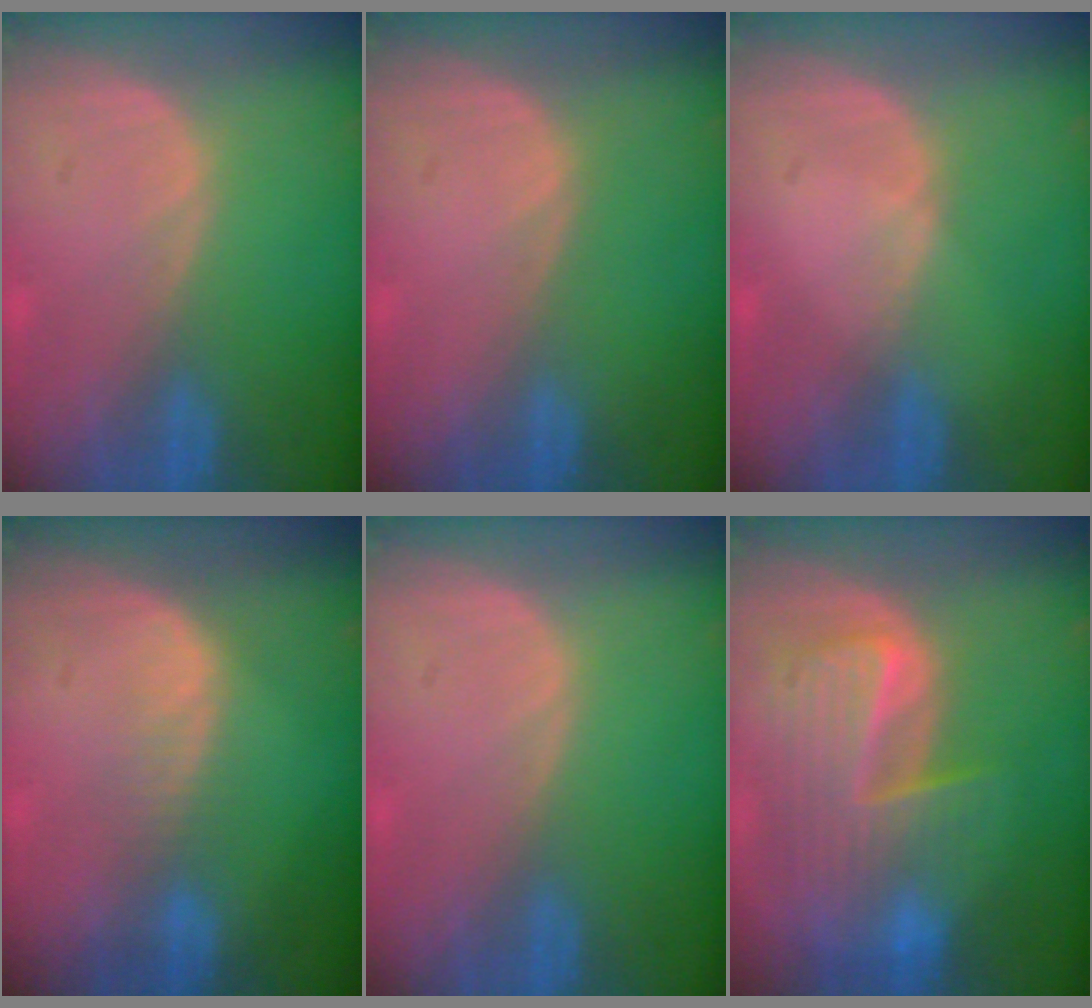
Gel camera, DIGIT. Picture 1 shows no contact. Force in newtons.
{"total": 0.0}
{"total": 0.6, "press": 0.5, "slide": 0.2}
{"total": 2.4, "press": 2.4, "slide": 0.2}
{"total": 0.0}
{"total": 10.0, "press": 8.7, "slide": 5.0}